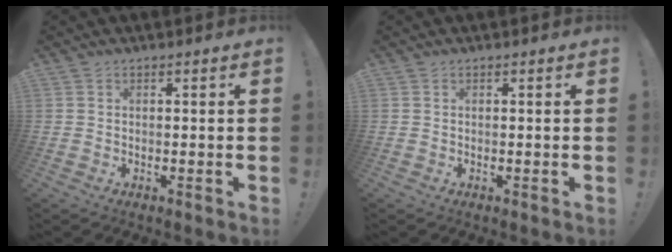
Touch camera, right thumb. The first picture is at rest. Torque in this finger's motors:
{"motor_torque": [0.00, 0.00, -0.01, 0.03, 0.07]}